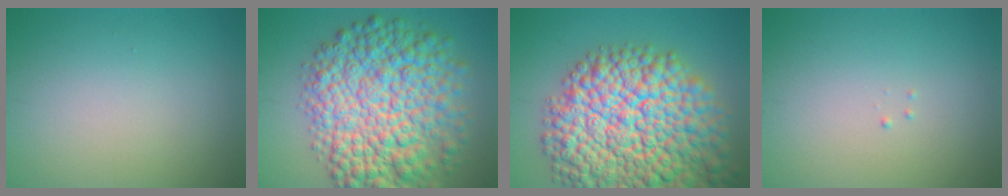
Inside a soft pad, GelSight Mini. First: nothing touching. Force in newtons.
{"total": 12.0, "press": 12.0, "slide": 0.2}
{"total": 17.1, "press": 17.1, "slide": 0.8}
{"total": 0.0}